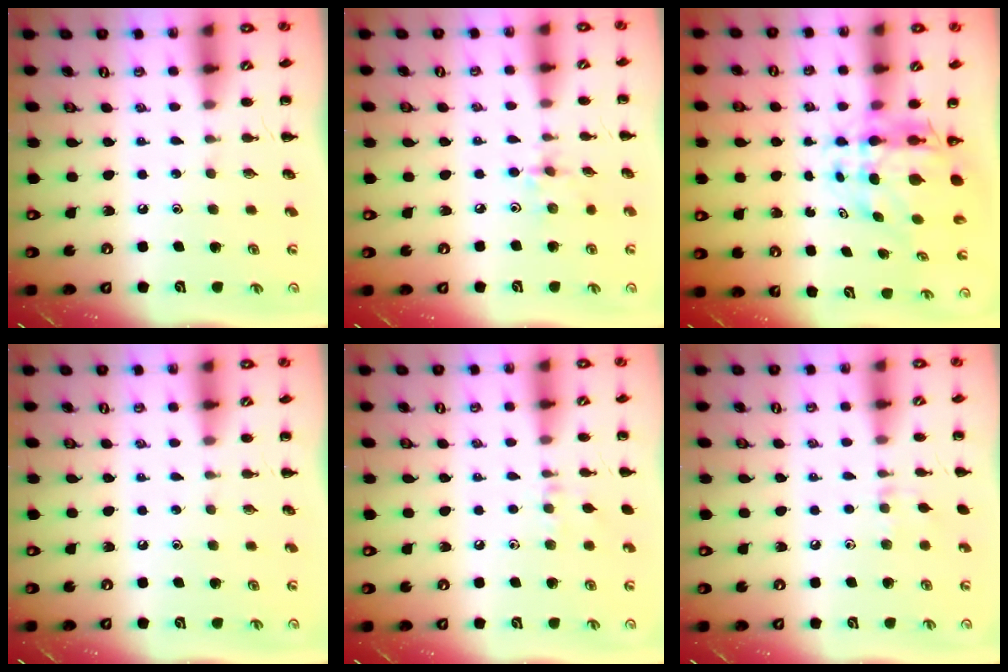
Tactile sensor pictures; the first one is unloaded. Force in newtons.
{"total": 2.4, "press": 2.4, "slide": 0.5}
{"total": 7.9, "press": 7.4, "slide": 2.6}
{"total": 0.0}
{"total": 6.0, "press": 5.7, "slide": 1.9}
{"total": 5.0, "press": 4.6, "slide": 1.8}